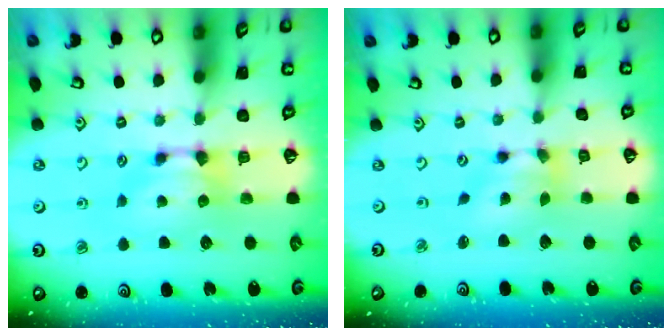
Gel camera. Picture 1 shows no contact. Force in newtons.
{"total": 3.7, "press": 3.3, "slide": 1.6}